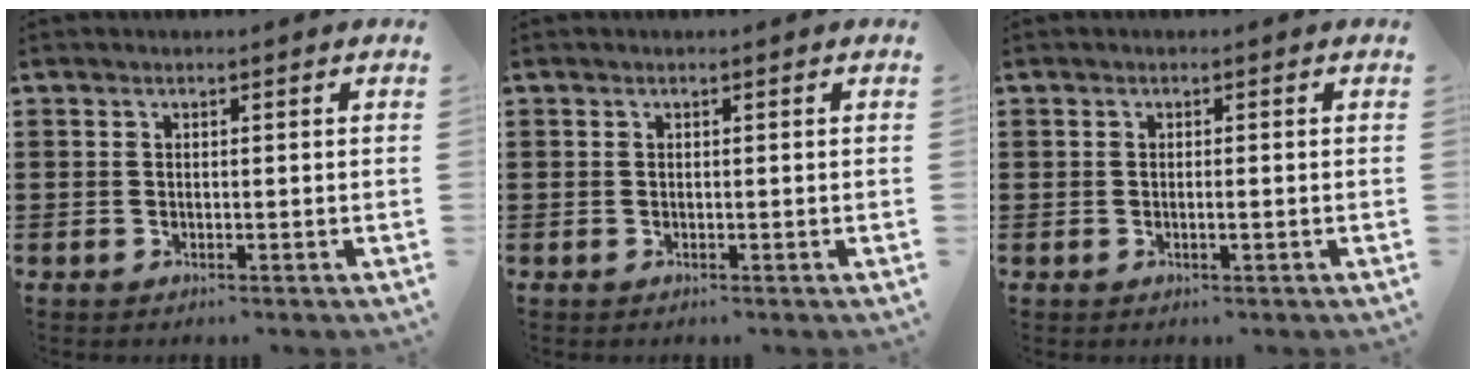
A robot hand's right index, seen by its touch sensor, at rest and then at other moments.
{"total": 0.0}
{"total": 0.8, "force": [-0.2, 0.0, 0.8], "torque": [-0.013, -0.005, -0.003]}